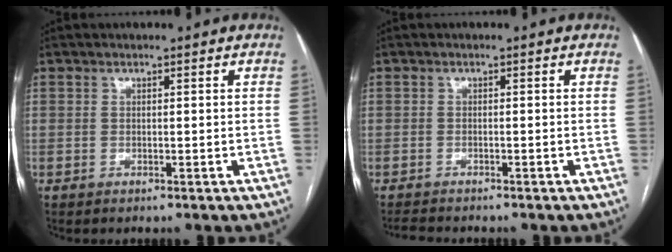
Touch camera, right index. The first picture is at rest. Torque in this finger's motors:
{"motor_torque": [-1.30, -0.74, -1.05, -0.21]}